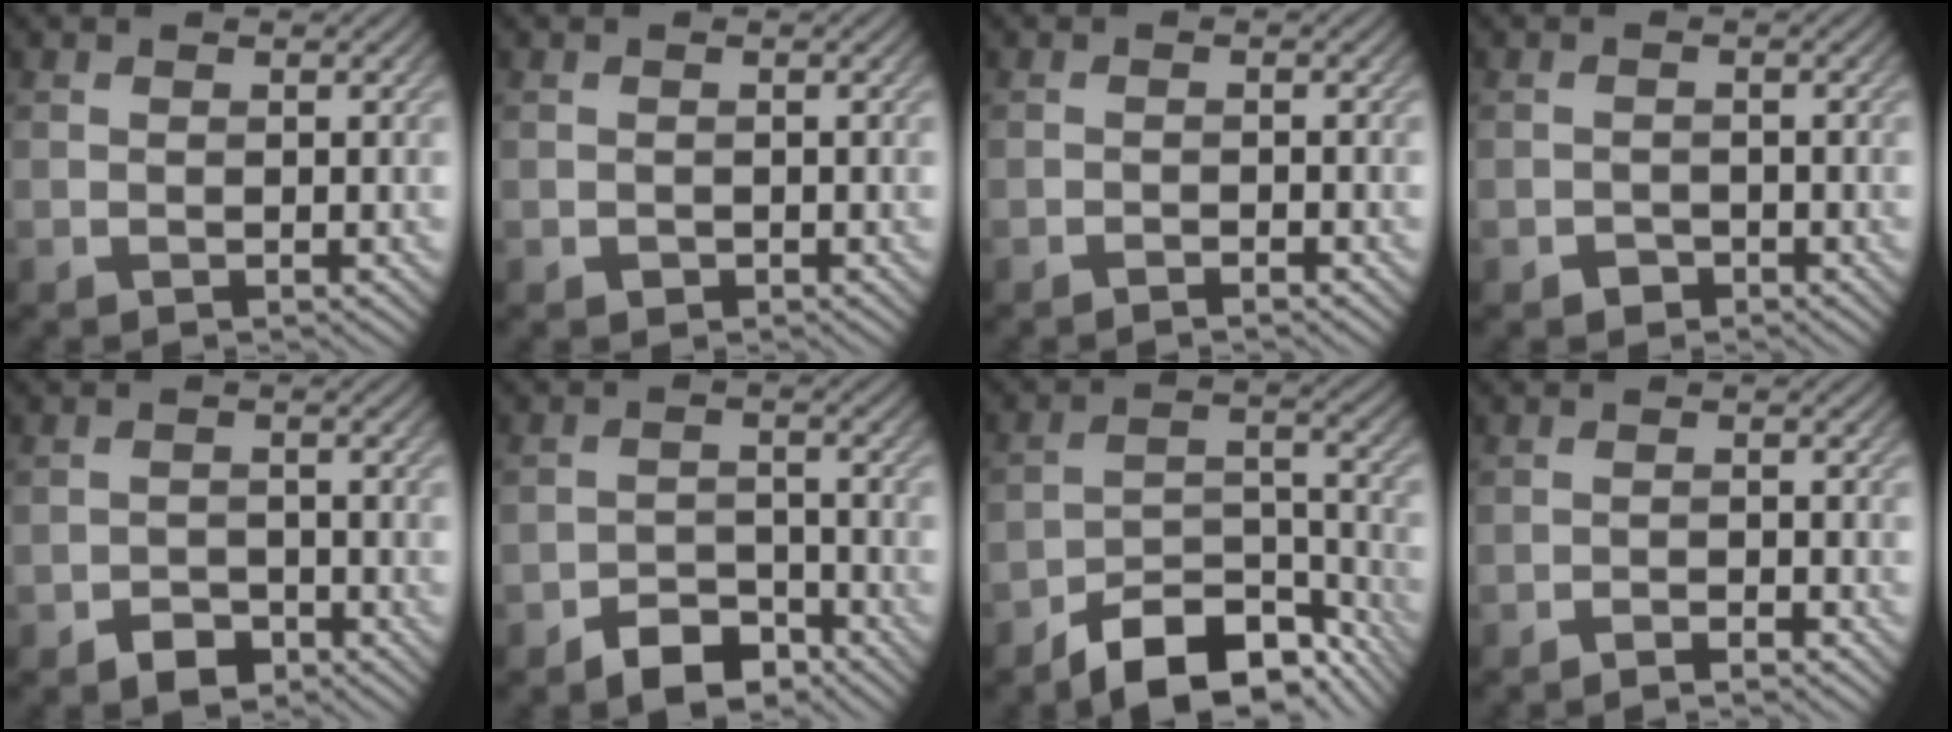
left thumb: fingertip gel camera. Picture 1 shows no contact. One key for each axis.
{"total": 0.7, "fx": -0.3, "fy": 0.6, "fz": 0.2, "tx": -0.002, "ty": -0.006, "tz": -0.006}
{"total": 1.0, "fx": -0.9, "fy": 0.0, "fz": 0.6, "tx": -0.009, "ty": 0.001, "tz": -0.018}
{"total": 1.4, "fx": -1.0, "fy": 0.9, "fz": 0.4, "tx": -0.003, "ty": 0.000, "tz": -0.021}
{"total": 2.7, "fx": -1.9, "fy": 1.7, "fz": 1.1, "tx": -0.014, "ty": 0.000, "tz": -0.038}
{"total": 4.7, "fx": -3.6, "fy": 2.3, "fz": 2.0, "tx": -0.030, "ty": 0.000, "tz": -0.069}
{"total": 11.6, "fx": -8.6, "fy": 4.8, "fz": 6.2, "tx": -0.092, "ty": -0.007, "tz": -0.148}
{"total": 1.6, "fx": -1.4, "fy": 0.1, "fz": 0.9, "tx": -0.015, "ty": 0.003, "tz": -0.027}